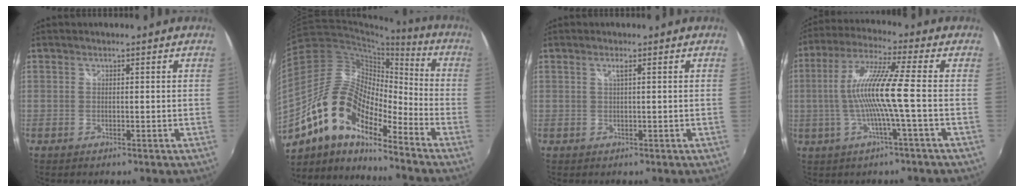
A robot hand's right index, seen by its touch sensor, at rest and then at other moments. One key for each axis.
{"total": 17.2, "fx": -11.3, "fy": 6.7, "fz": 11.0, "tx": -0.196, "ty": -0.005, "tz": -0.226}
{"total": 1.1, "fx": 0.5, "fy": -0.6, "fz": 0.9, "tx": -0.015, "ty": 0.001, "tz": 0.007}
{"total": 11.5, "fx": -1.6, "fy": -1.2, "fz": 11.4, "tx": -0.216, "ty": 0.002, "tz": -0.029}